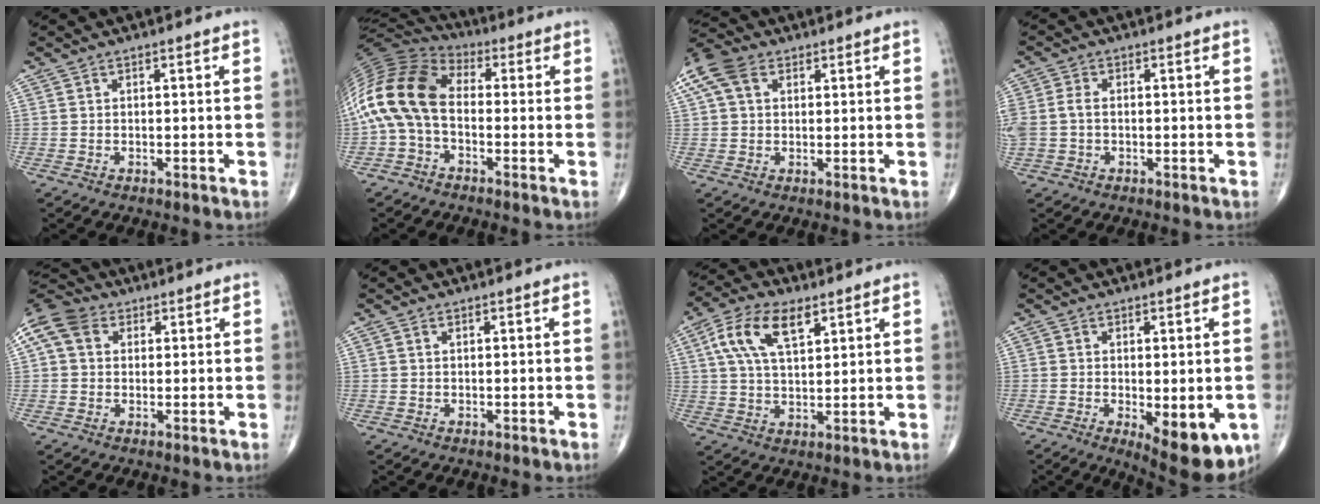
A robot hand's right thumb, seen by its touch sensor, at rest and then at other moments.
{"total": 15.8, "force": [-1.1, 9.8, 12.3], "torque": [-0.255, 0.044, -0.035]}
{"total": 10.8, "force": [4.1, 7.5, 6.6], "torque": [-0.153, 0.029, 0.073]}
{"total": 5.4, "force": [-0.3, 3.7, 3.9], "torque": [-0.106, 0.015, -0.004]}
{"total": 10.0, "force": [3.2, 7.7, 5.5], "torque": [-0.109, 0.025, 0.051]}
{"total": 0.5, "force": [0.3, 0.2, 0.4], "torque": [-0.010, 0.003, 0.005]}
{"total": 11.3, "force": [4.9, 5.5, 8.6], "torque": [-0.161, -0.001, 0.090]}
{"total": 11.3, "force": [-3.7, 4.5, 9.7], "torque": [-0.119, -0.019, -0.041]}